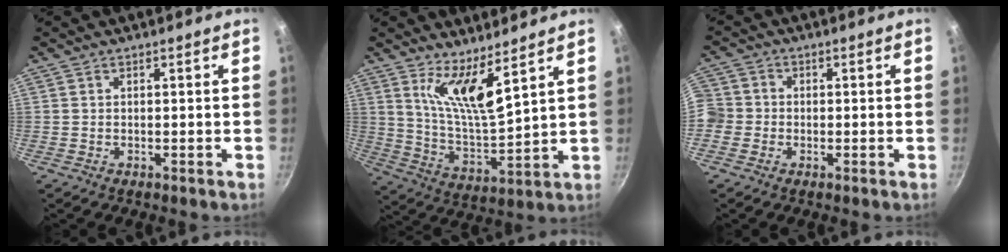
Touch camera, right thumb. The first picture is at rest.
{"total": 10.8, "force": [6.7, 2.1, 8.1], "torque": [-0.143, -0.075, 0.135]}
{"total": 7.0, "force": [-1.5, 6.4, 2.4], "torque": [-0.048, 0.023, -0.042]}